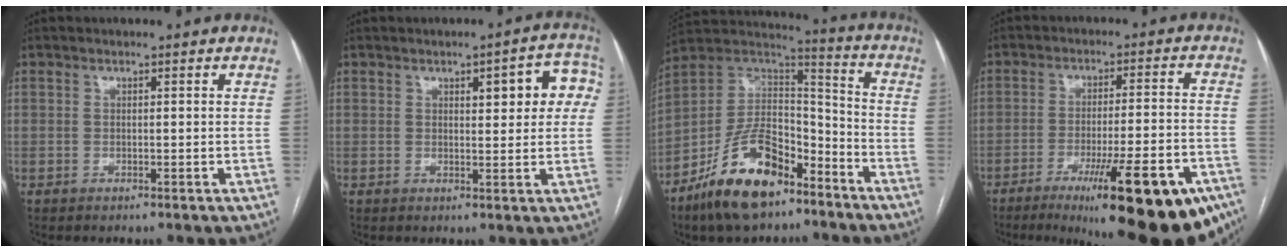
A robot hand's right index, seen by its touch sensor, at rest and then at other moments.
{"total": 7.5, "force": [2.1, 2.4, 6.8], "torque": [-0.069, 0.020, 0.020]}
{"total": 17.5, "force": [-11.1, 7.8, 11.1], "torque": [-0.209, 0.024, -0.194]}
{"total": 22.7, "force": [-14.8, 3.6, 16.8], "torque": [-0.154, 0.008, -0.209]}